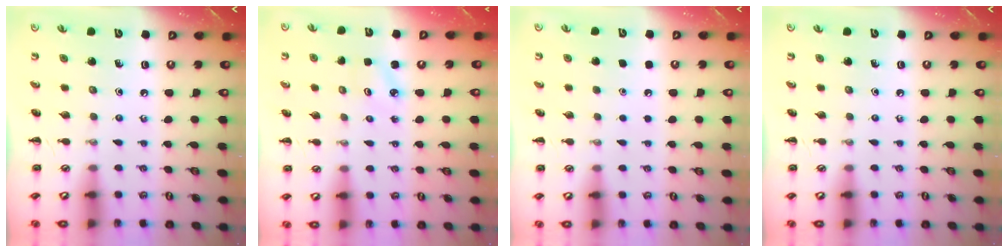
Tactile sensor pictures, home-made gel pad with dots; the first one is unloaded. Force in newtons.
{"total": 2.4, "press": 2.3, "slide": 0.7}
{"total": 1.7, "press": 1.7, "slide": 0.1}
{"total": 0.0}